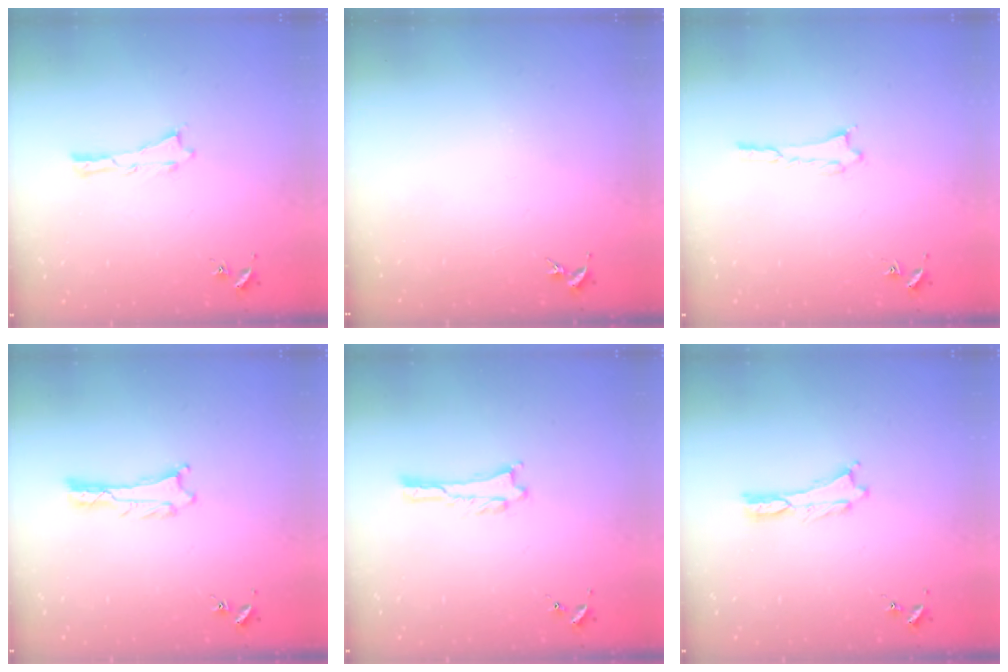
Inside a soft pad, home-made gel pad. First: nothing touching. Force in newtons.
{"total": 0.0}
{"total": 1.4, "press": 1.4, "slide": 0.2}
{"total": 0.6, "press": 0.6, "slide": 0.1}
{"total": 1.0, "press": 1.0, "slide": 0.1}
{"total": 0.0}